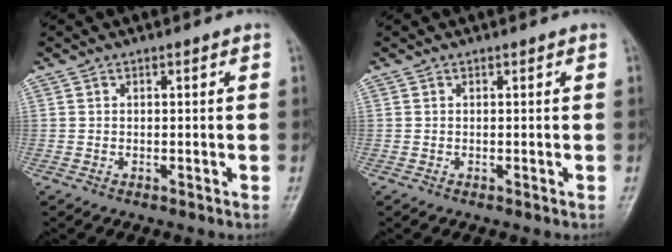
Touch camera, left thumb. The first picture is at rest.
{"total": 0.0}